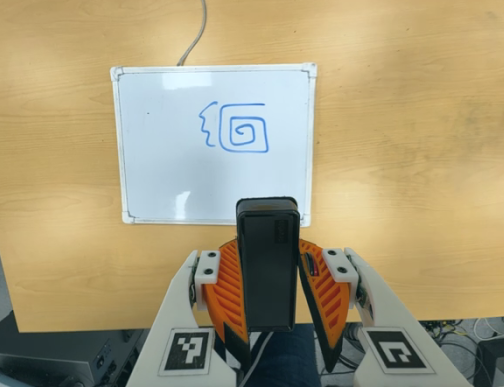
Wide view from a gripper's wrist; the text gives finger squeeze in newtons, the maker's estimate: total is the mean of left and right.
{"total": 6.7, "left": 6.2, "right": 7.1}